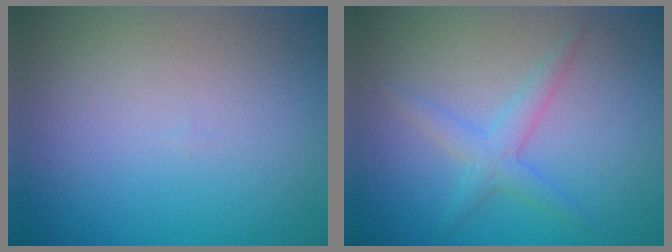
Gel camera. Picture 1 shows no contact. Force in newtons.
{"total": 2.2, "press": 2.2, "slide": 0.1}